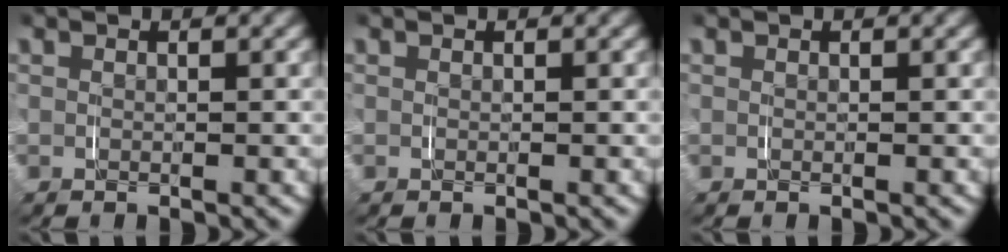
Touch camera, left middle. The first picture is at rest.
{"total": 0.0}
{"total": 0.0}